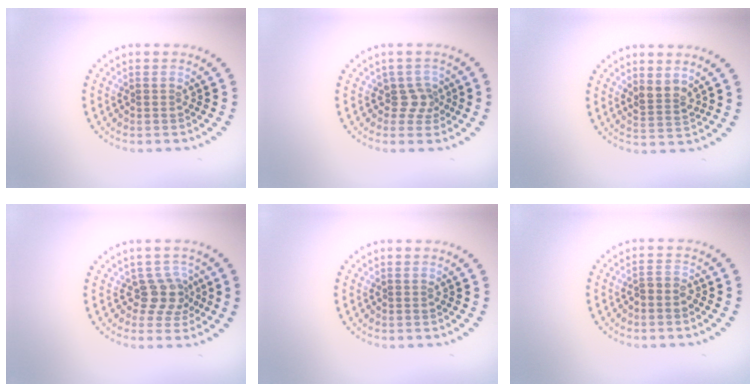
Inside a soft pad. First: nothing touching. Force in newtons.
{"total": 1.9, "press": 1.3, "slide": 1.4}
{"total": 2.1, "press": 1.7, "slide": 1.2}
{"total": 2.7, "press": 2.0, "slide": 1.8}
{"total": 0.0}
{"total": 1.1, "press": 0.8, "slide": 0.8}